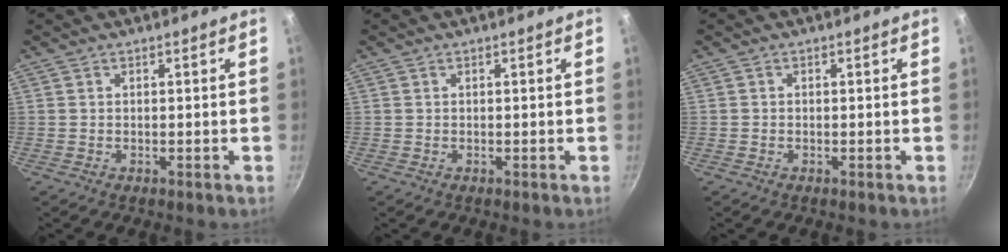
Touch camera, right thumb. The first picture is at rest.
{"total": 0.0}
{"total": 0.0}